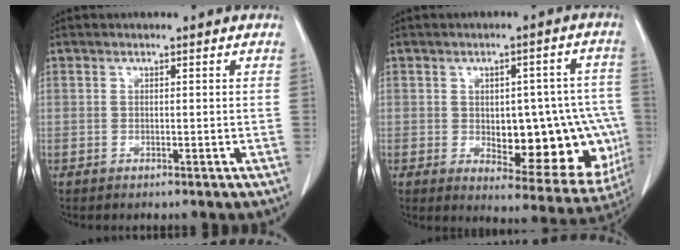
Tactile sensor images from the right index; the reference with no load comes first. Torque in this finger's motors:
{"motor_torque": [0.92, -0.57, 0.29, 0.07]}